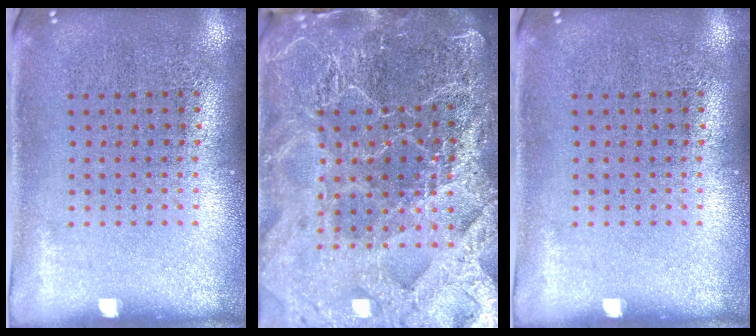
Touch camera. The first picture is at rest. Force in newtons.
{"total": 5.4, "press": 4.8, "slide": 2.5}
{"total": 0.0}